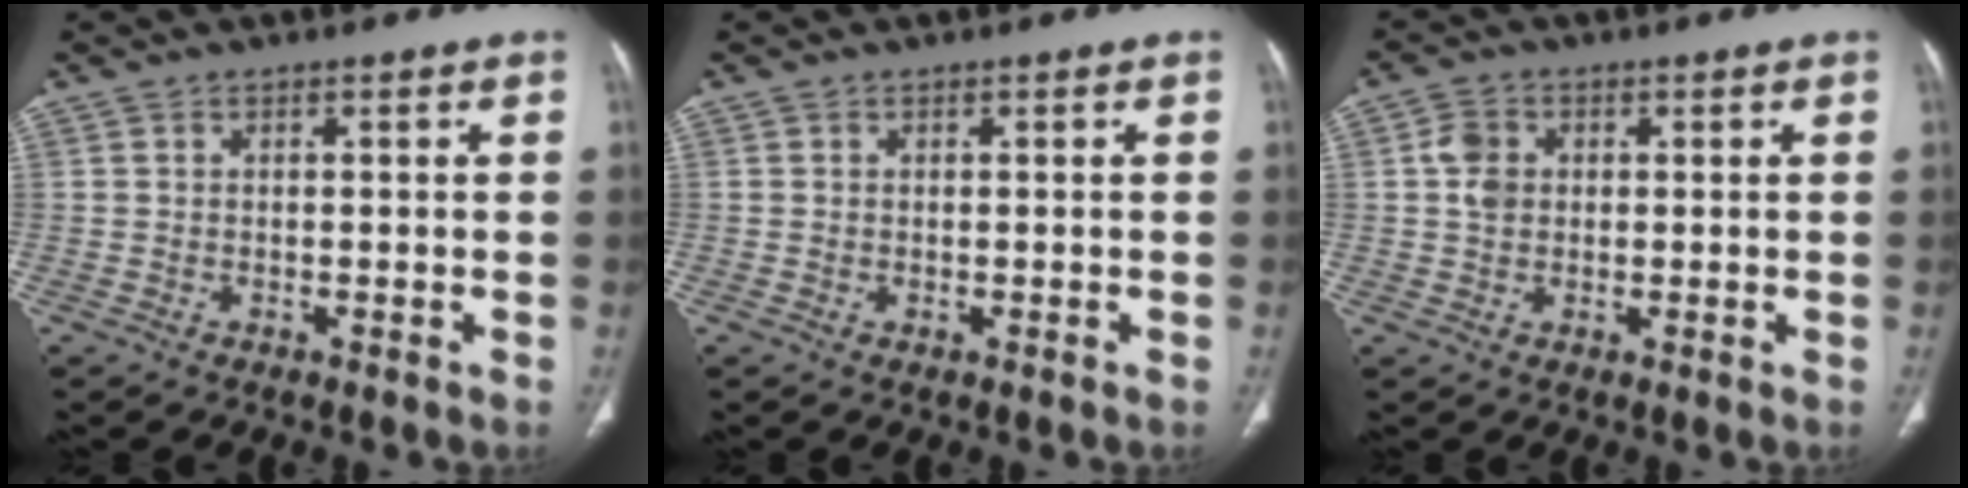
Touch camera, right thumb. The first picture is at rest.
{"total": 0.0}
{"total": 4.2, "force": [0.6, 3.4, 2.4], "torque": [-0.037, 0.000, 0.009]}